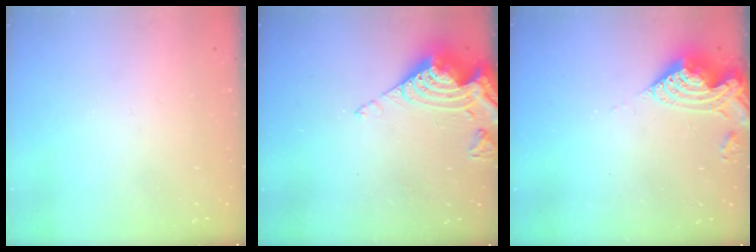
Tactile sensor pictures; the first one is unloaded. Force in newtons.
{"total": 14.0, "press": 13.9, "slide": 1.6}
{"total": 10.1, "press": 10.0, "slide": 0.9}